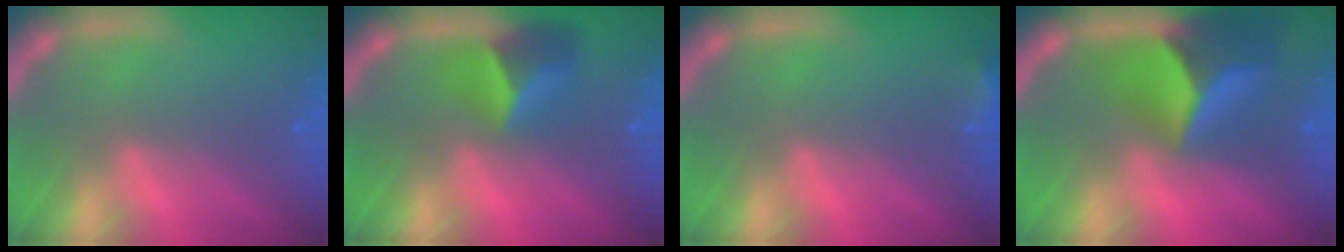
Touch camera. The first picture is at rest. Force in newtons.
{"total": 4.0}
{"total": 1.9}
{"total": 8.4}